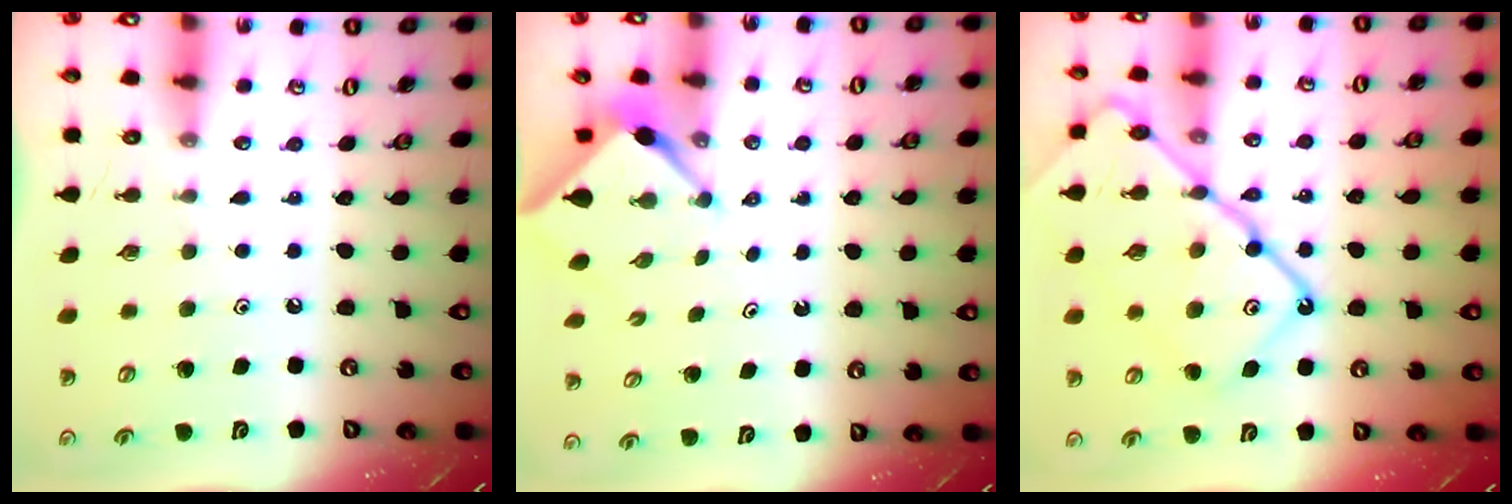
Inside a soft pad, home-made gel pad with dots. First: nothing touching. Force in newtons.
{"total": 3.2, "press": 3.2, "slide": 0.3}
{"total": 20.3, "press": 20.2, "slide": 1.8}